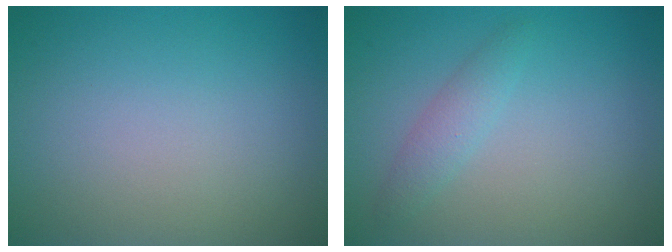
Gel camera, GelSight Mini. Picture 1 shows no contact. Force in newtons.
{"total": 1.7, "press": 1.7, "slide": 0.0}